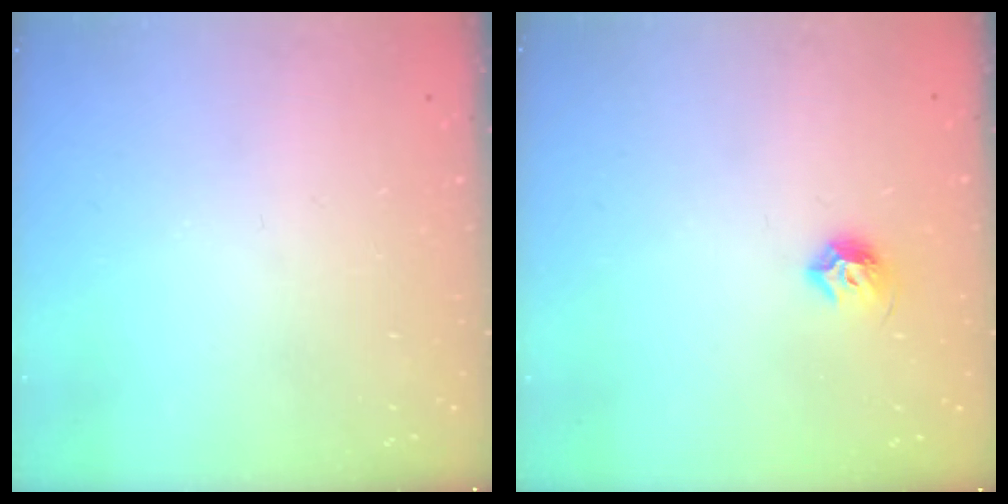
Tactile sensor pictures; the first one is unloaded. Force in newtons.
{"total": 7.4, "press": 7.3, "slide": 1.2}